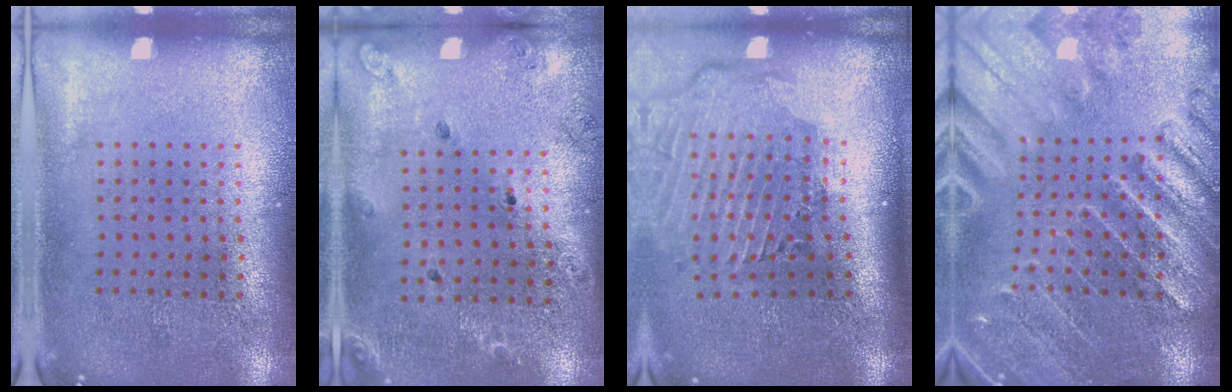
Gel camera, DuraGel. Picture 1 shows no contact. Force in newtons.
{"total": 1.3, "press": 1.3, "slide": 0.3}
{"total": 3.0, "press": 2.2, "slide": 2.0}
{"total": 3.1, "press": 3.0, "slide": 1.0}